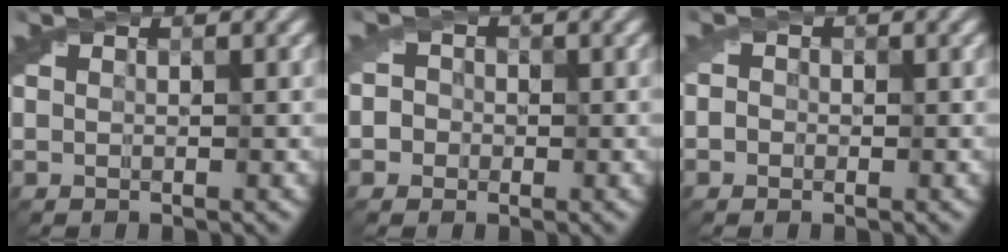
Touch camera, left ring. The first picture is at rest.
{"total": 3.2, "force": [0.3, 2.9, 1.4], "torque": [-0.006, 0.018, -0.015]}
{"total": 1.4, "force": [-0.1, 1.3, 0.6], "torque": [0.000, 0.000, -0.020]}